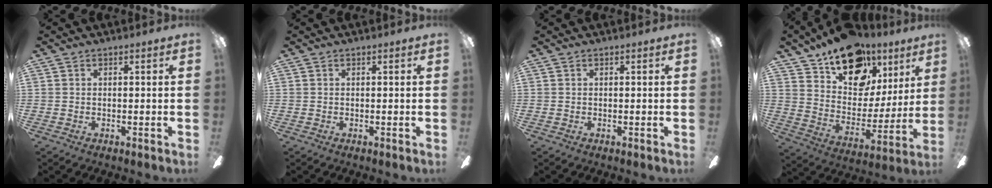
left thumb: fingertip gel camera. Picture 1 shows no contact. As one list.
[{"total": 0.0}, {"total": 0.0}, {"total": 19.7, "force": [13.0, 11.7, 9.0], "torque": [-0.139, -0.071, 0.235]}]